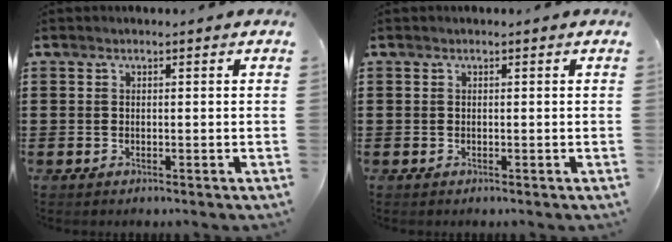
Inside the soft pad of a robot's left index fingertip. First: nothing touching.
{"total": 0.0}